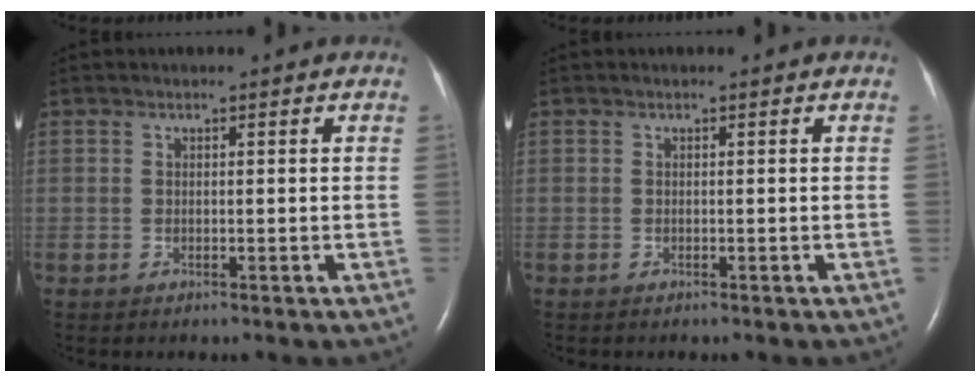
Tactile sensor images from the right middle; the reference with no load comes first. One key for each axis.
{"total": 0.0}